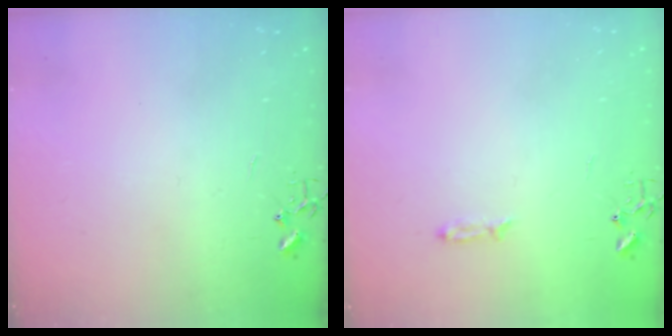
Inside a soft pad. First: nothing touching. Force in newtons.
{"total": 3.4, "press": 3.4, "slide": 0.4}